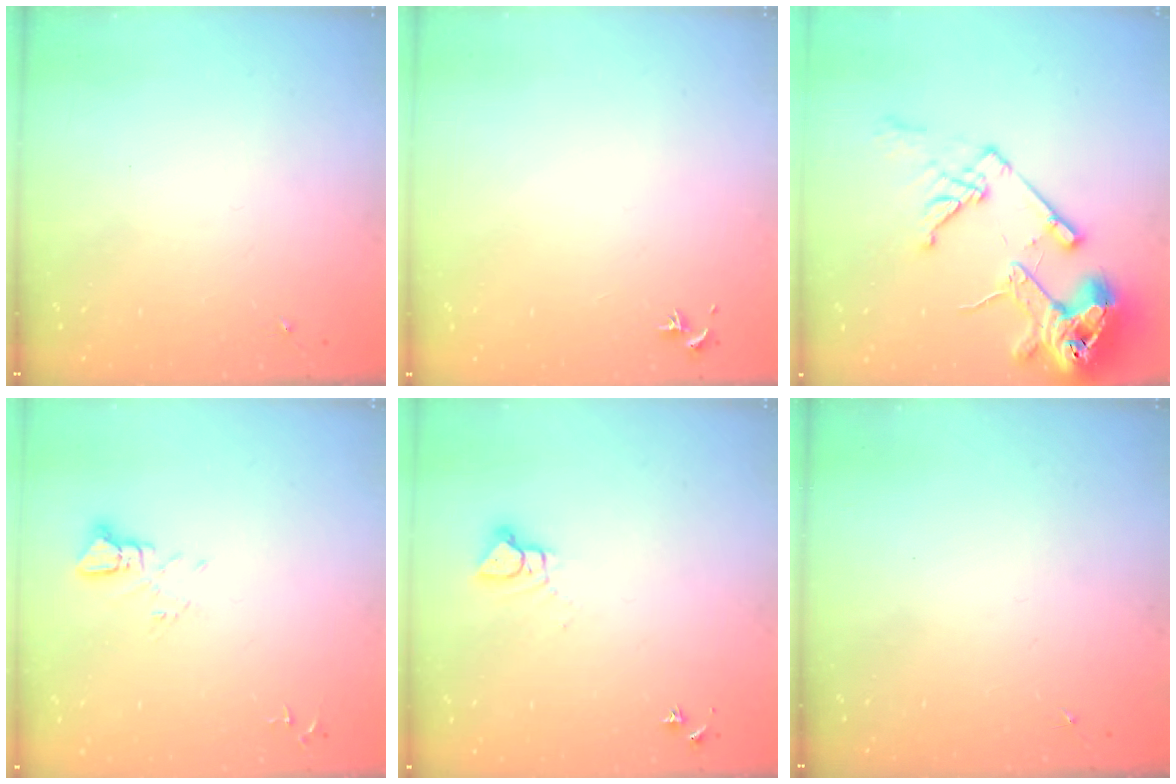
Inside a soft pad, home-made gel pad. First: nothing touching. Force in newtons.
{"total": 0.7, "press": 0.5, "slide": 0.4}
{"total": 18.6, "press": 18.4, "slide": 2.2}
{"total": 3.8, "press": 3.8, "slide": 0.3}
{"total": 4.4, "press": 4.3, "slide": 0.4}
{"total": 0.0}